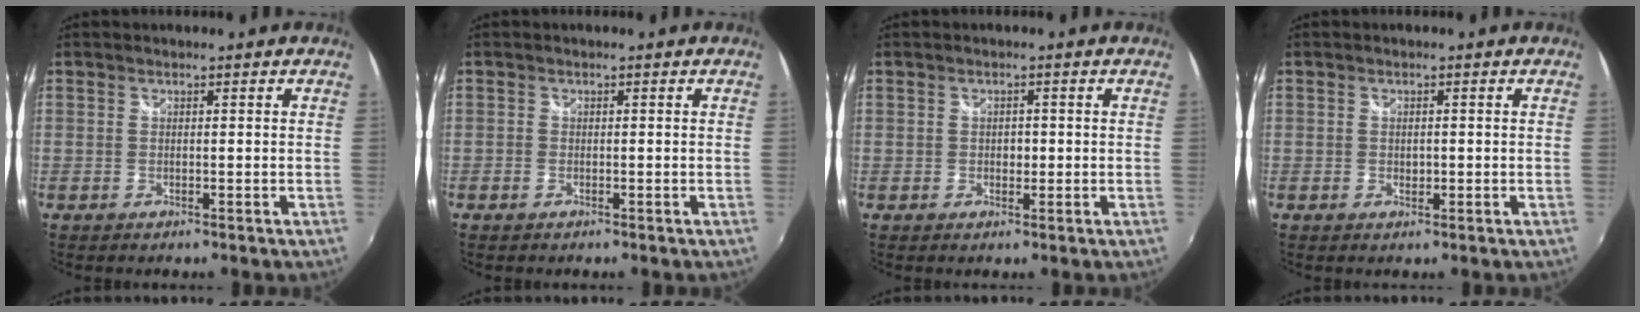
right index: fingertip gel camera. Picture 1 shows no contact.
{"total": 0.9, "force": [-0.7, 0.6, 0.1], "torque": [-0.004, -0.003, -0.015]}
{"total": 1.4, "force": [-0.2, 1.2, 0.7], "torque": [-0.008, 0.000, -0.003]}
{"total": 1.0, "force": [-0.1, 0.8, 0.6], "torque": [-0.008, -0.001, -0.002]}